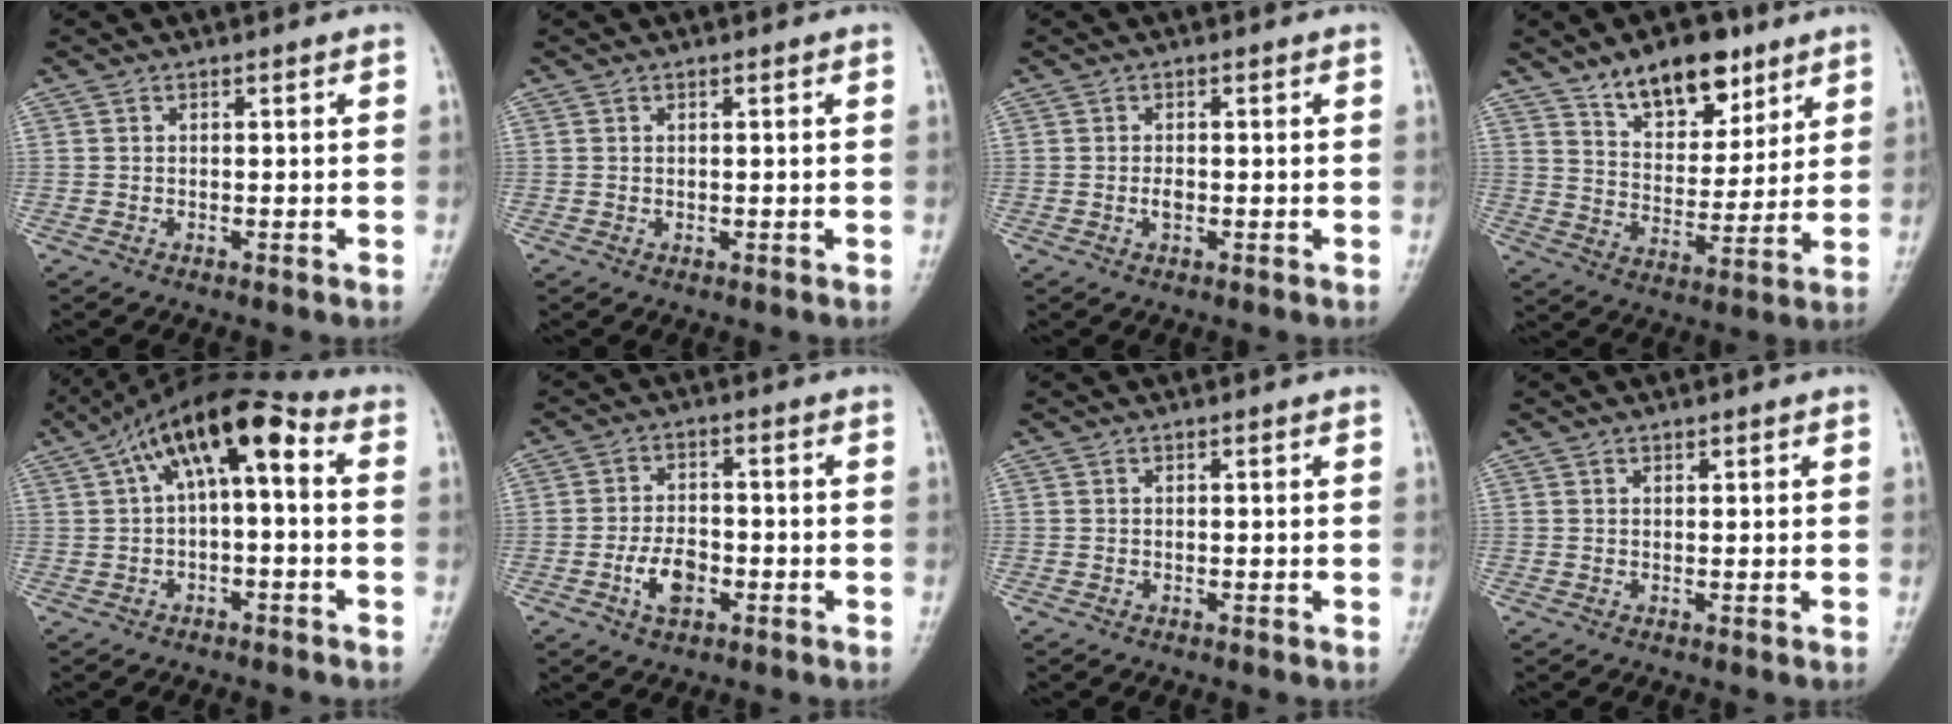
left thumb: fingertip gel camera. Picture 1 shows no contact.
{"total": 0.0}
{"total": 1.5, "force": [-0.4, 0.8, 1.1], "torque": [-0.014, 0.002, -0.007]}
{"total": 13.7, "force": [8.9, 6.9, 7.6], "torque": [-0.079, -0.054, 0.149]}
{"total": 11.4, "force": [1.9, 4.6, 10.2], "torque": [-0.160, 0.047, 0.021]}
{"total": 6.0, "force": [-2.3, 3.5, 4.3], "torque": [-0.066, 0.013, -0.043]}
{"total": 0.0}
{"total": 0.6, "force": [0.5, 0.3, 0.2], "torque": [-0.001, -0.003, 0.008]}